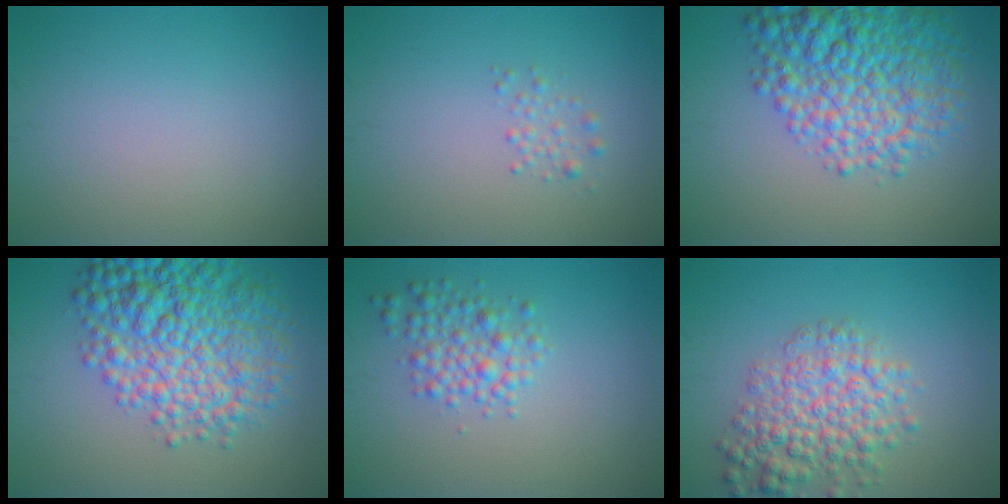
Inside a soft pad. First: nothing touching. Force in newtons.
{"total": 1.5, "press": 1.5, "slide": 0.0}
{"total": 8.9, "press": 8.9, "slide": 0.3}
{"total": 9.5, "press": 9.5, "slide": 0.2}
{"total": 3.0, "press": 3.0, "slide": 0.1}
{"total": 5.4, "press": 5.4, "slide": 0.2}